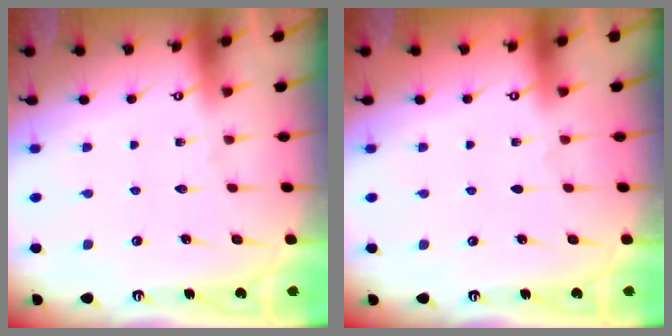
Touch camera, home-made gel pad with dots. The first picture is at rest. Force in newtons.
{"total": 0.0}